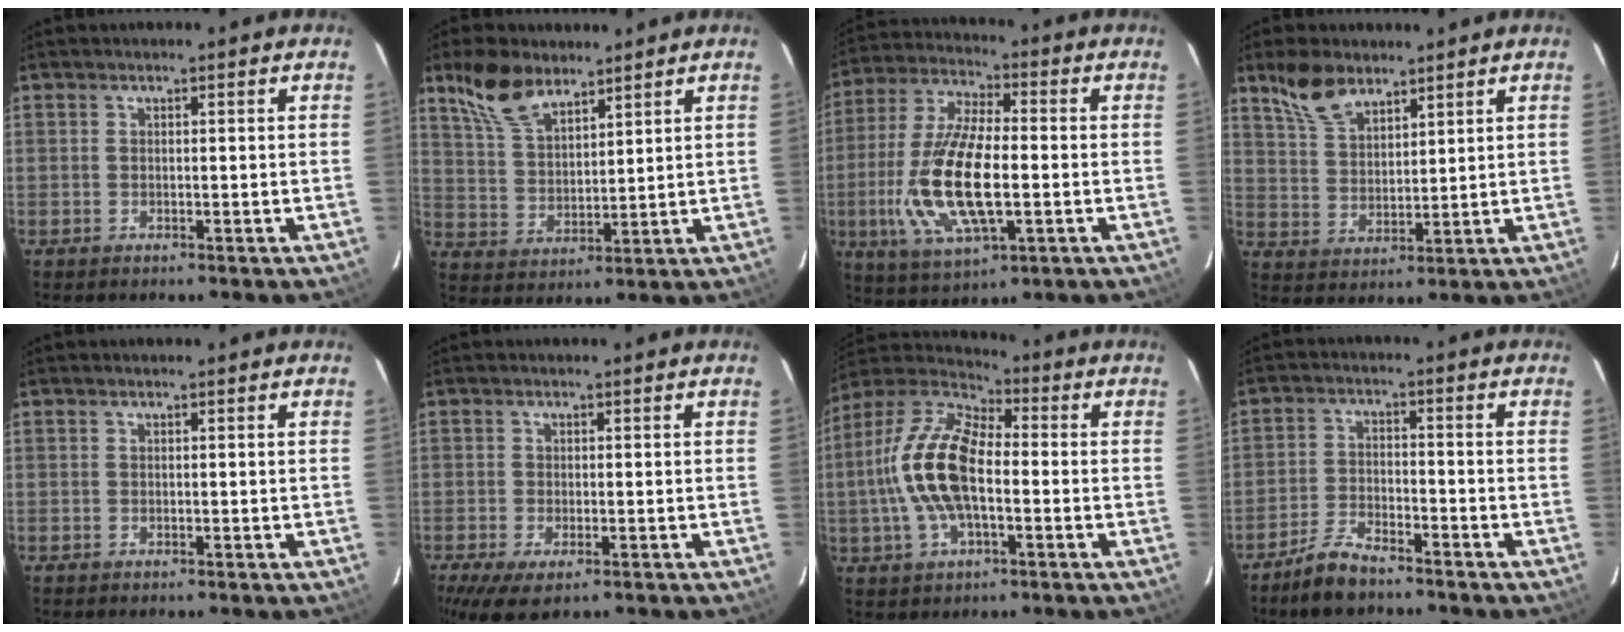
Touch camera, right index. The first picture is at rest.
{"total": 10.4, "force": [7.4, 4.8, 5.5], "torque": [-0.112, 0.021, 0.151]}
{"total": 17.3, "force": [-3.3, 6.3, 15.8], "torque": [-0.329, -0.011, -0.059]}
{"total": 8.5, "force": [6.3, 4.0, 4.2], "torque": [-0.081, 0.017, 0.127]}
{"total": 0.0}
{"total": 6.3, "force": [-3.5, 2.6, 4.6], "torque": [-0.097, -0.028, -0.056]}
{"total": 16.0, "force": [-1.8, 7.6, 13.9], "torque": [-0.289, 0.010, -0.044]}
{"total": 6.6, "force": [-5.6, 1.8, 3.0], "torque": [-0.081, 0.001, -0.106]}